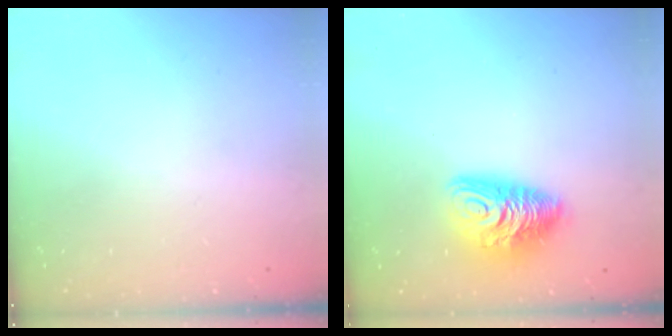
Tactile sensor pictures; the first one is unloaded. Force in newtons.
{"total": 11.5, "press": 11.4, "slide": 1.2}